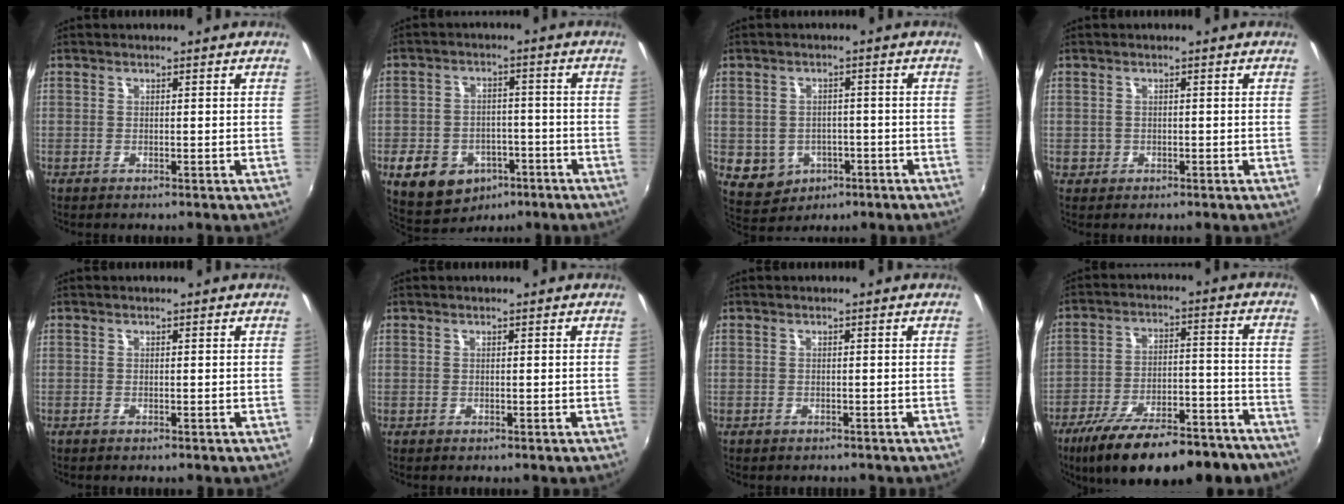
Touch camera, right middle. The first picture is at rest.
{"total": 12.5, "force": [-6.4, 8.9, 5.9], "torque": [-0.148, 0.006, -0.081]}
{"total": 7.3, "force": [-2.4, 6.4, 2.8], "torque": [-0.077, 0.001, -0.017]}
{"total": 1.5, "force": [-0.4, 1.4, 0.3], "torque": [-0.005, -0.004, -0.005]}
{"total": 0.0}
{"total": 0.0}
{"total": 0.9, "force": [-0.8, 0.5, 0.1], "torque": [-0.008, -0.003, -0.010]}
{"total": 25.3, "force": [-20.1, 7.8, 13.4], "torque": [-0.231, -0.028, -0.278]}